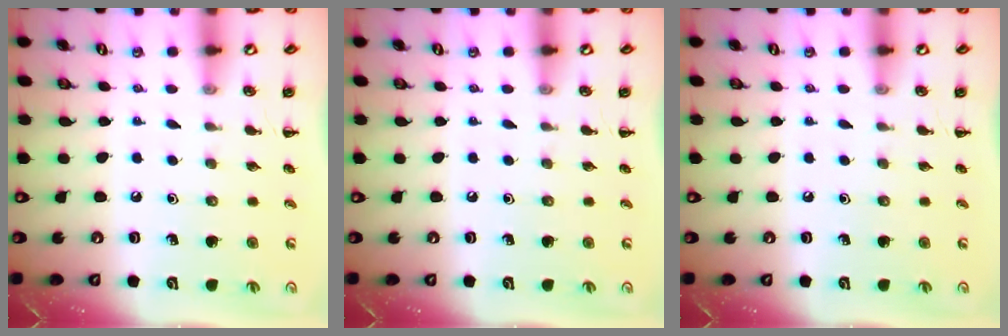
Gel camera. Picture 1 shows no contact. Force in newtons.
{"total": 0.0}
{"total": 0.0}